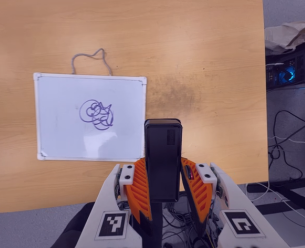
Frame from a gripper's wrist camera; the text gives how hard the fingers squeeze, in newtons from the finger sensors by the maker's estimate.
{"total": 3.9, "left": 2.5, "right": 5.3}